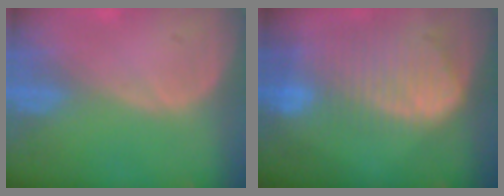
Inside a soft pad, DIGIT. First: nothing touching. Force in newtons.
{"total": 10.5, "press": 9.0, "slide": 5.3}